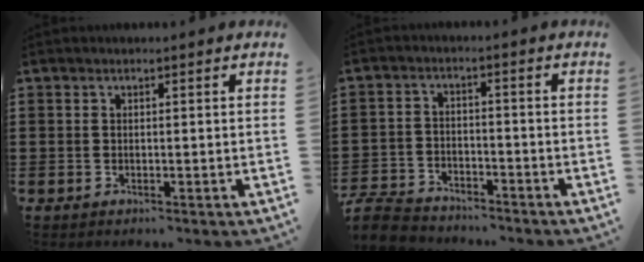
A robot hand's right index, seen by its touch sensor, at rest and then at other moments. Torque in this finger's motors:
{"motor_torque": [-1.41, 0.73, -1.06, -0.21]}